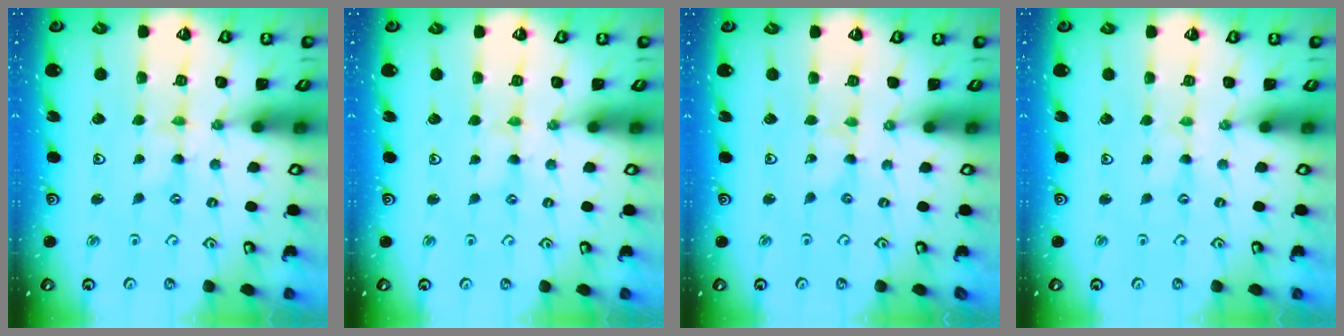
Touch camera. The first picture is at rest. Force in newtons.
{"total": 2.1, "press": 2.1, "slide": 0.4}
{"total": 0.0}
{"total": 0.0}